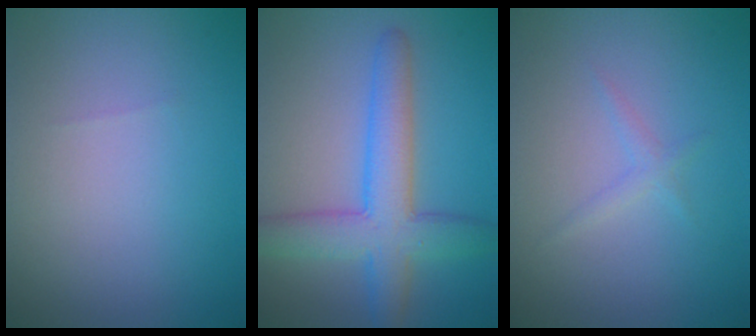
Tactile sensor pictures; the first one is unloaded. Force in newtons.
{"total": 6.1, "press": 6.1, "slide": 0.2}
{"total": 0.9, "press": 0.9, "slide": 0.0}